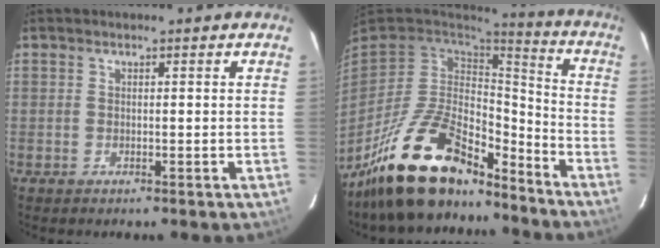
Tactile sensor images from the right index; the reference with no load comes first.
{"total": 20.7, "force": [-15.6, 8.0, 11.1], "torque": [-0.231, -0.006, -0.265]}